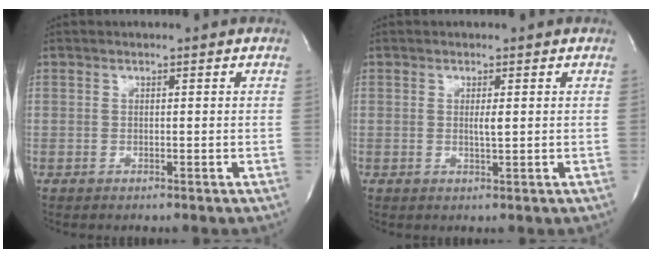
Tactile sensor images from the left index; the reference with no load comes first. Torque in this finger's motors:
{"motor_torque": [0.07, 0.04, 0.01, 0.02]}